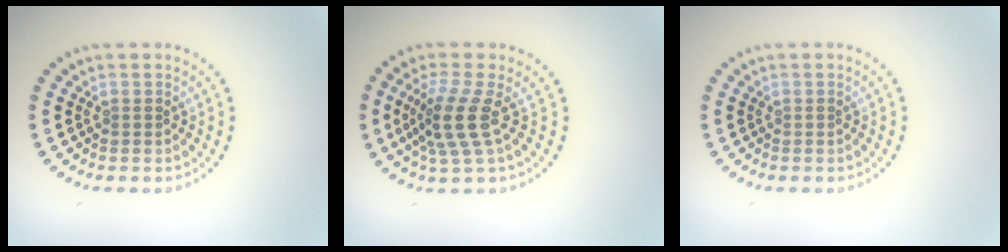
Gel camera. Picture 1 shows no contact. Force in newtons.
{"total": 3.9, "press": 3.0, "slide": 2.5}
{"total": 0.0}